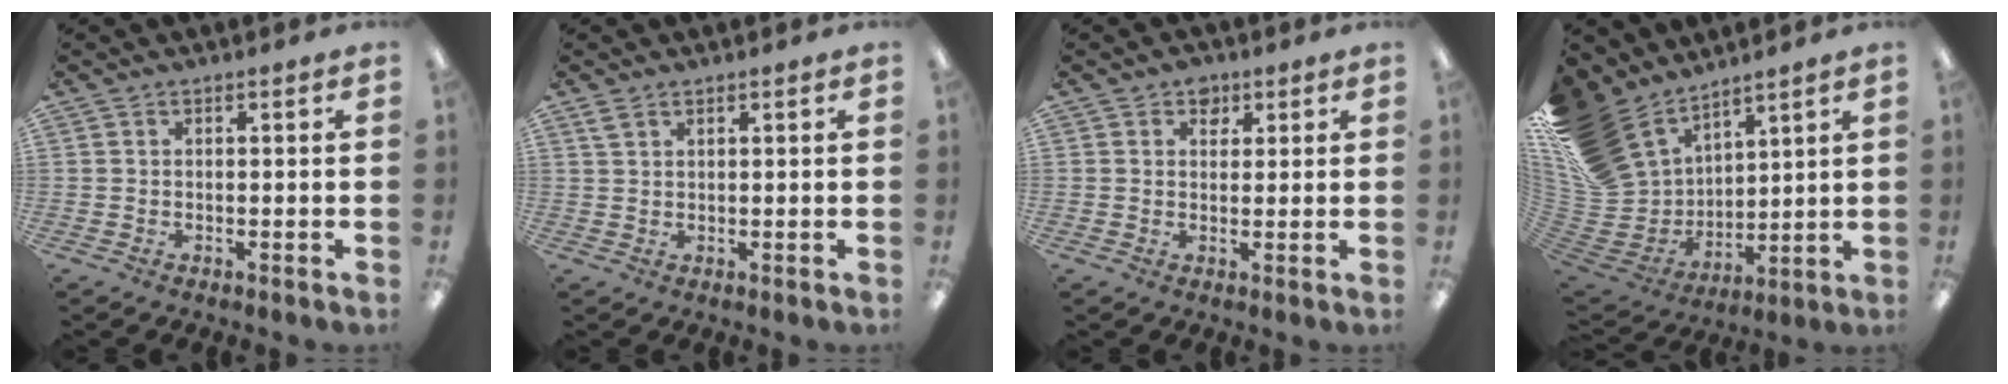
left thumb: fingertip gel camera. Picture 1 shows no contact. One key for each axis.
{"total": 1.9, "fx": 1.4, "fy": 0.8, "fz": 1.0, "tx": -0.023, "ty": -0.001, "tz": 0.027}
{"total": 3.1, "fx": 2.0, "fy": 2.3, "fz": 0.8, "tx": 0.003, "ty": -0.004, "tz": 0.031}
{"total": 19.0, "fx": 12.3, "fy": 12.4, "fz": 7.6, "tx": -0.196, "ty": -0.072, "tz": 0.242}